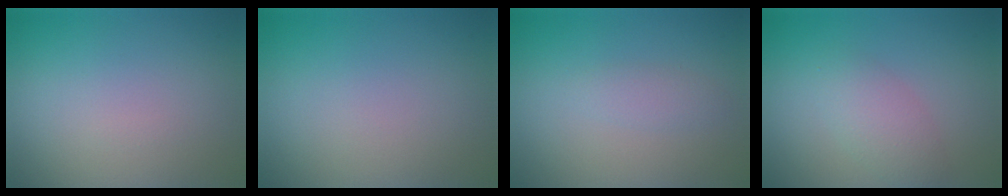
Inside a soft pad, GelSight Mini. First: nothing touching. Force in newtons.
{"total": 0.0}
{"total": 1.3, "press": 1.3, "slide": 0.1}
{"total": 2.4, "press": 2.4, "slide": 0.2}